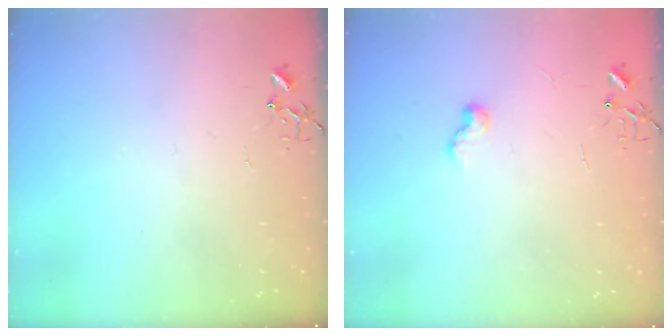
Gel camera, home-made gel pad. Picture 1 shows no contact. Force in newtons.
{"total": 7.5, "press": 7.5, "slide": 0.7}